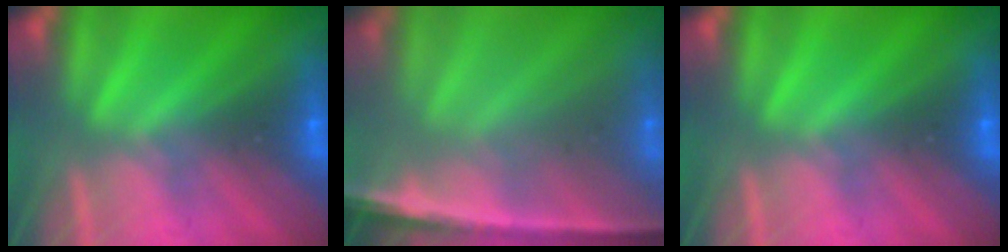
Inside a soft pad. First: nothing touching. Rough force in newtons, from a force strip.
{"total": 7.4}
{"total": 0.0}